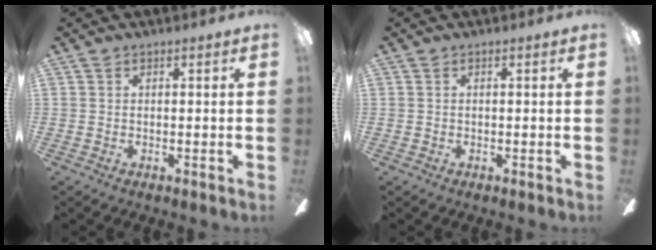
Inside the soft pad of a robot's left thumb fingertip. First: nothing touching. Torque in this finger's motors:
{"motor_torque": [0.16, 0.09, 0.10, 0.29, 0.00]}